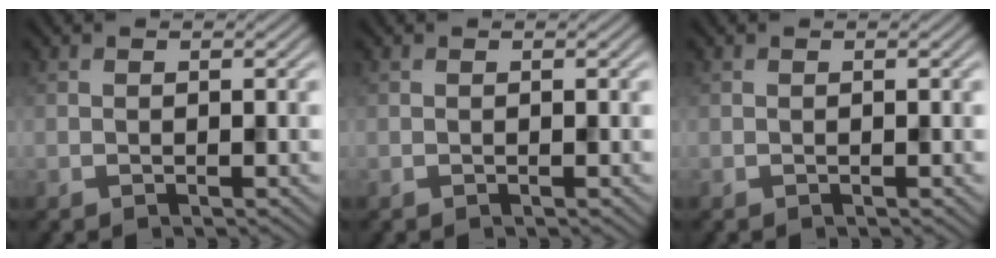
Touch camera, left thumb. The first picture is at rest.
{"total": 0.0}
{"total": 0.0}